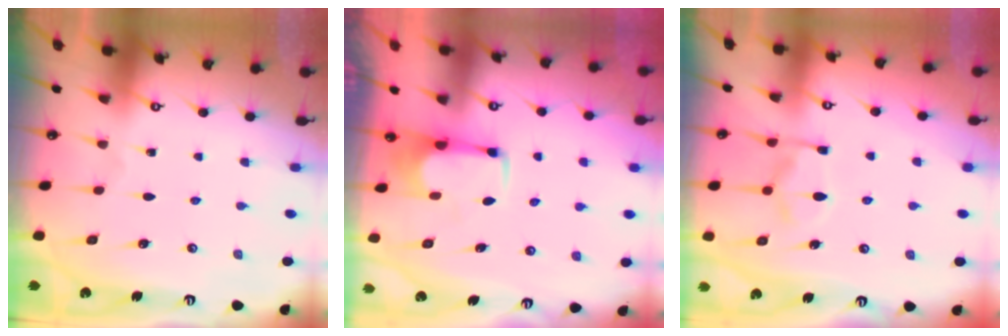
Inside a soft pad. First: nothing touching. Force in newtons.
{"total": 2.5, "press": 2.4, "slide": 0.9}
{"total": 9.8, "press": 9.7, "slide": 1.4}